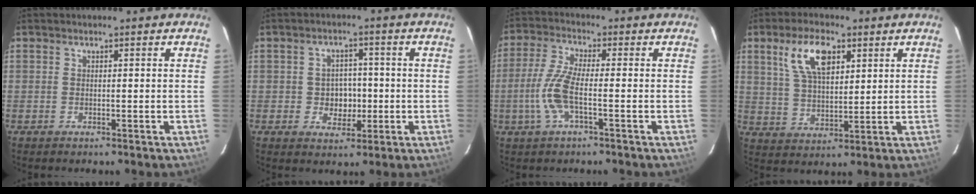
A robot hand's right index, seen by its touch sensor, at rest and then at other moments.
{"total": 5.0, "force": [-0.8, 4.3, 2.3], "torque": [-0.044, 0.012, -0.006]}
{"total": 8.1, "force": [-2.2, 1.5, 7.6], "torque": [-0.172, 0.000, -0.046]}
{"total": 10.1, "force": [4.7, 4.6, 7.7], "torque": [-0.148, 0.016, 0.091]}